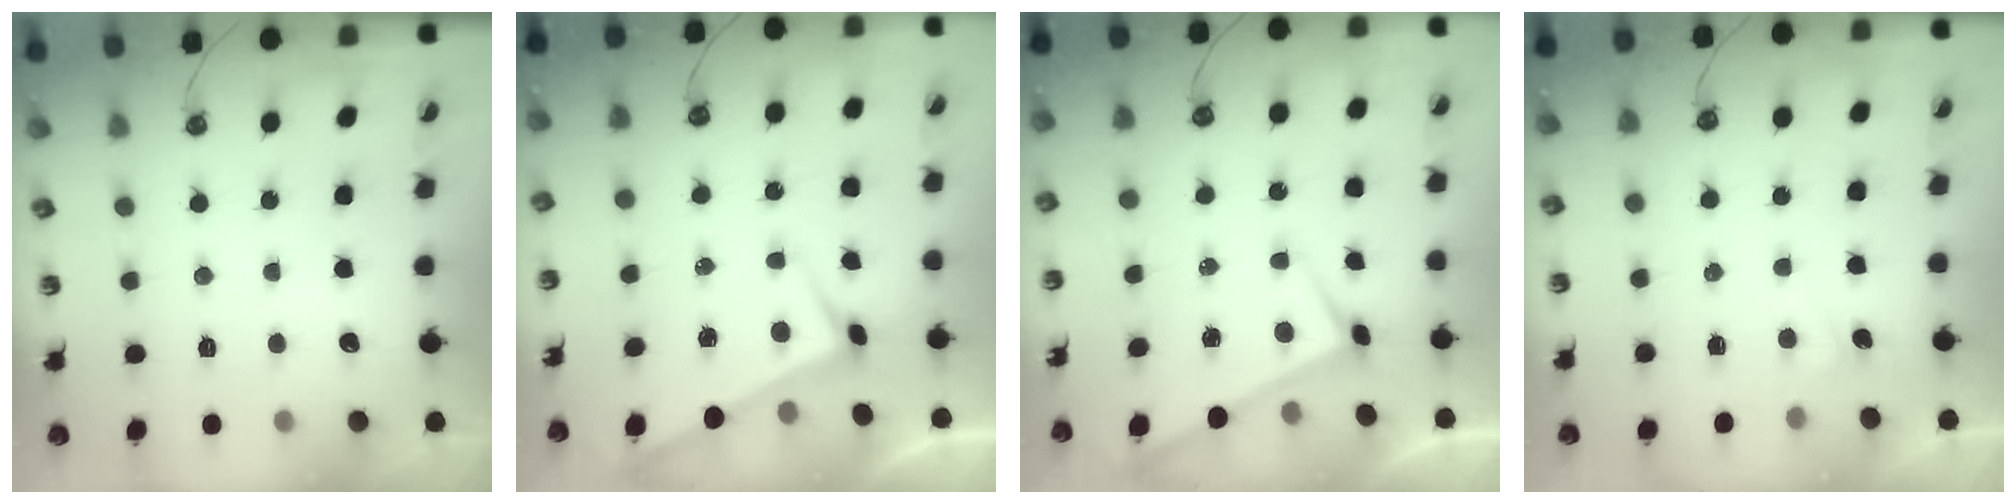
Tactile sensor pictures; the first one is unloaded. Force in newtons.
{"total": 3.3, "press": 3.3, "slide": 0.0}
{"total": 1.3, "press": 1.3, "slide": 0.5}
{"total": 2.4, "press": 2.4, "slide": 0.1}